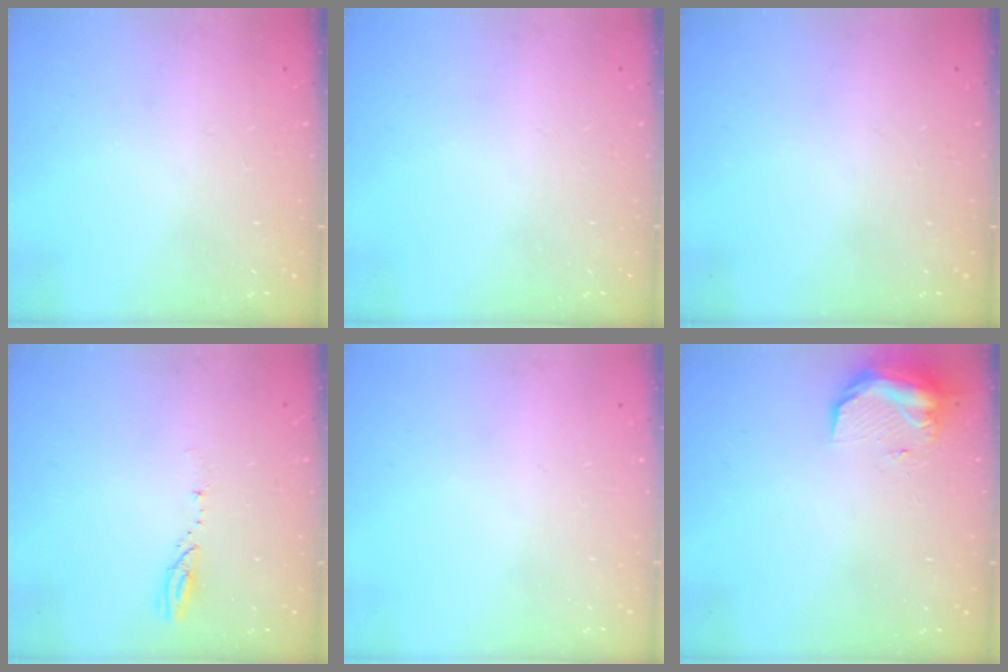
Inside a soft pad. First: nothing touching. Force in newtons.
{"total": 0.0}
{"total": 0.0}
{"total": 3.7, "press": 3.7, "slide": 0.4}
{"total": 0.0}
{"total": 9.7, "press": 9.6, "slide": 0.9}